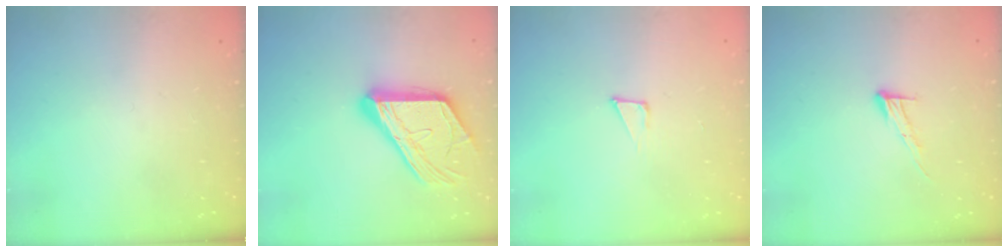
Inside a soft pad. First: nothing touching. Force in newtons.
{"total": 17.1, "press": 17.0, "slide": 1.6}
{"total": 5.0, "press": 4.9, "slide": 0.8}
{"total": 8.4, "press": 8.4, "slide": 0.4}